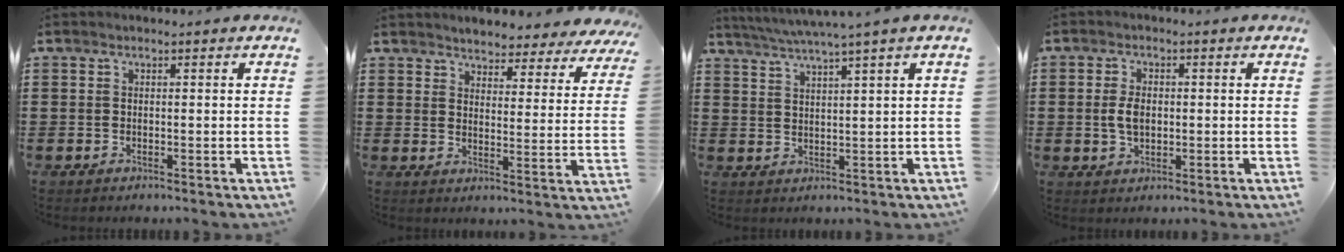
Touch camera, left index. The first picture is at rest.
{"total": 3.9, "force": [3.9, 0.2, 0.2], "torque": [-0.017, -0.027, 0.066]}
{"total": 3.1, "force": [2.3, -0.9, 1.8], "torque": [-0.040, -0.011, 0.037]}
{"total": 3.7, "force": [0.1, 2.2, 3.0], "torque": [-0.076, 0.002, -0.003]}